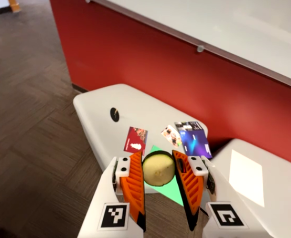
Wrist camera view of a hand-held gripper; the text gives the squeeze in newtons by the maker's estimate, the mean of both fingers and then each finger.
{"total": 11.8, "left": 13.7, "right": 9.9}